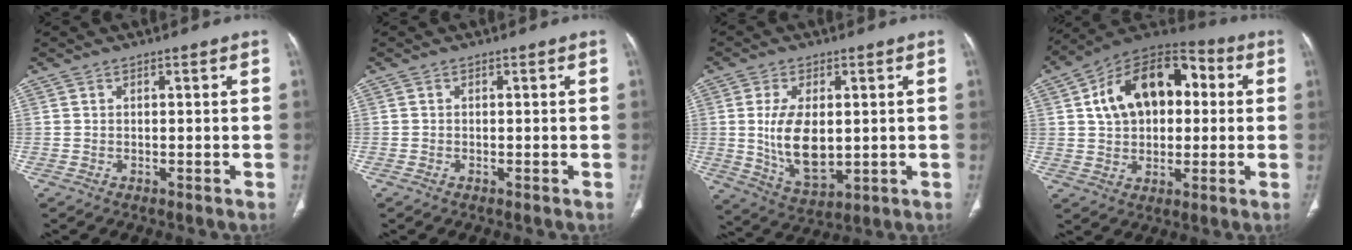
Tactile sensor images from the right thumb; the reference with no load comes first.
{"total": 0.0}
{"total": 11.7, "force": [0.5, 6.3, 9.8], "torque": [-0.173, -0.018, 0.026]}
{"total": 18.9, "force": [3.6, 12.3, 14.0], "torque": [-0.191, 0.027, 0.052]}